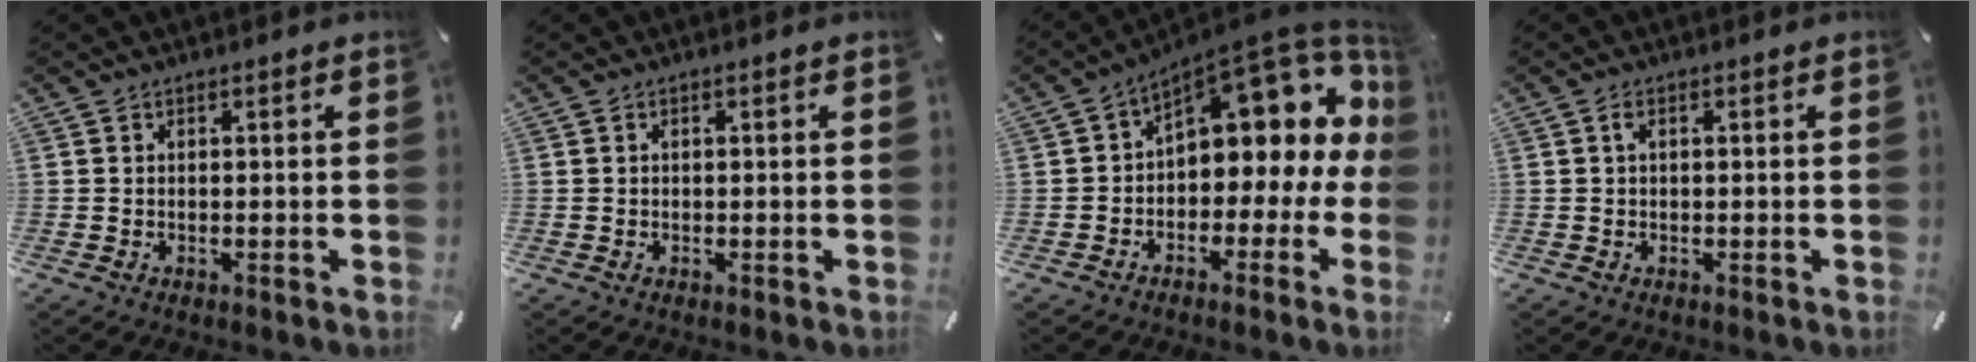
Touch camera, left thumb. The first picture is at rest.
{"total": 0.5, "force": [0.1, 0.3, 0.4], "torque": [-0.008, 0.001, 0.001]}
{"total": 12.9, "force": [6.7, 6.6, 8.8], "torque": [-0.117, -0.061, 0.110]}
{"total": 1.3, "force": [0.3, 0.6, 1.1], "torque": [-0.023, 0.005, 0.003]}